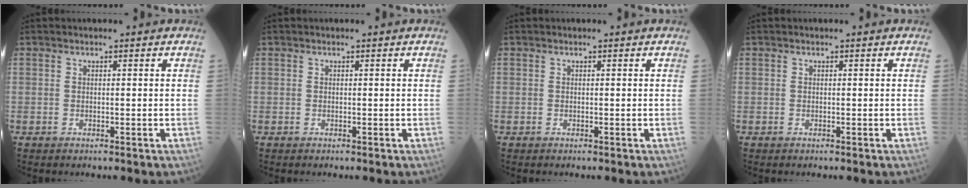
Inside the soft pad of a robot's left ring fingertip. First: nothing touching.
{"total": 0.0}
{"total": 0.0}
{"total": 0.0}